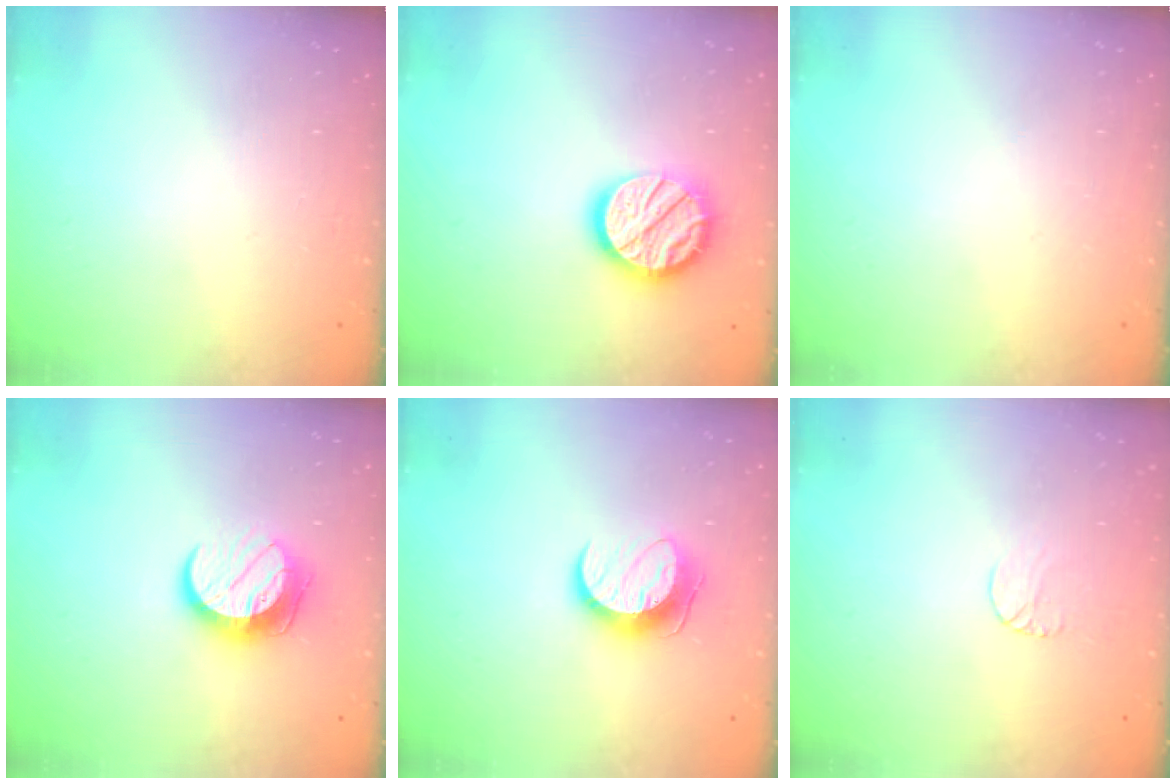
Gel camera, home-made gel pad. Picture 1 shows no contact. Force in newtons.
{"total": 15.1, "press": 15.0, "slide": 1.3}
{"total": 0.0}
{"total": 10.3, "press": 10.2, "slide": 0.4}
{"total": 9.8, "press": 9.8, "slide": 0.1}
{"total": 6.1, "press": 6.1, "slide": 0.5}